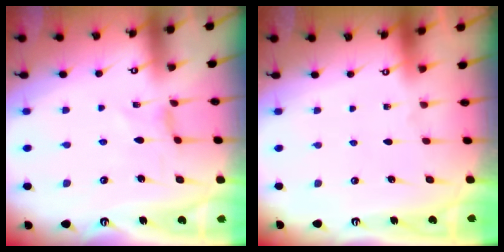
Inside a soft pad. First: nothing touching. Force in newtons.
{"total": 0.0}